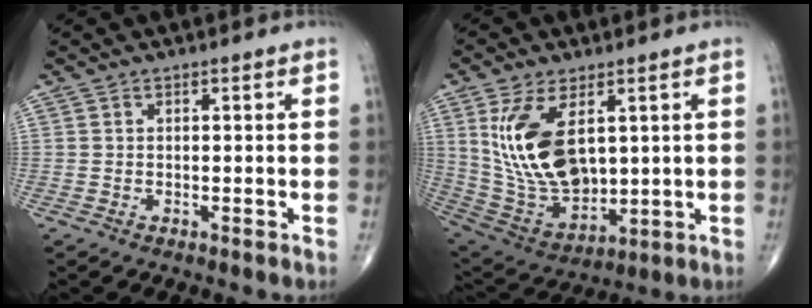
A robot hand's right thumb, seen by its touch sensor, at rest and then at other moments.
{"total": 17.0, "force": [4.4, 9.4, 13.5], "torque": [-0.240, -0.022, 0.109]}